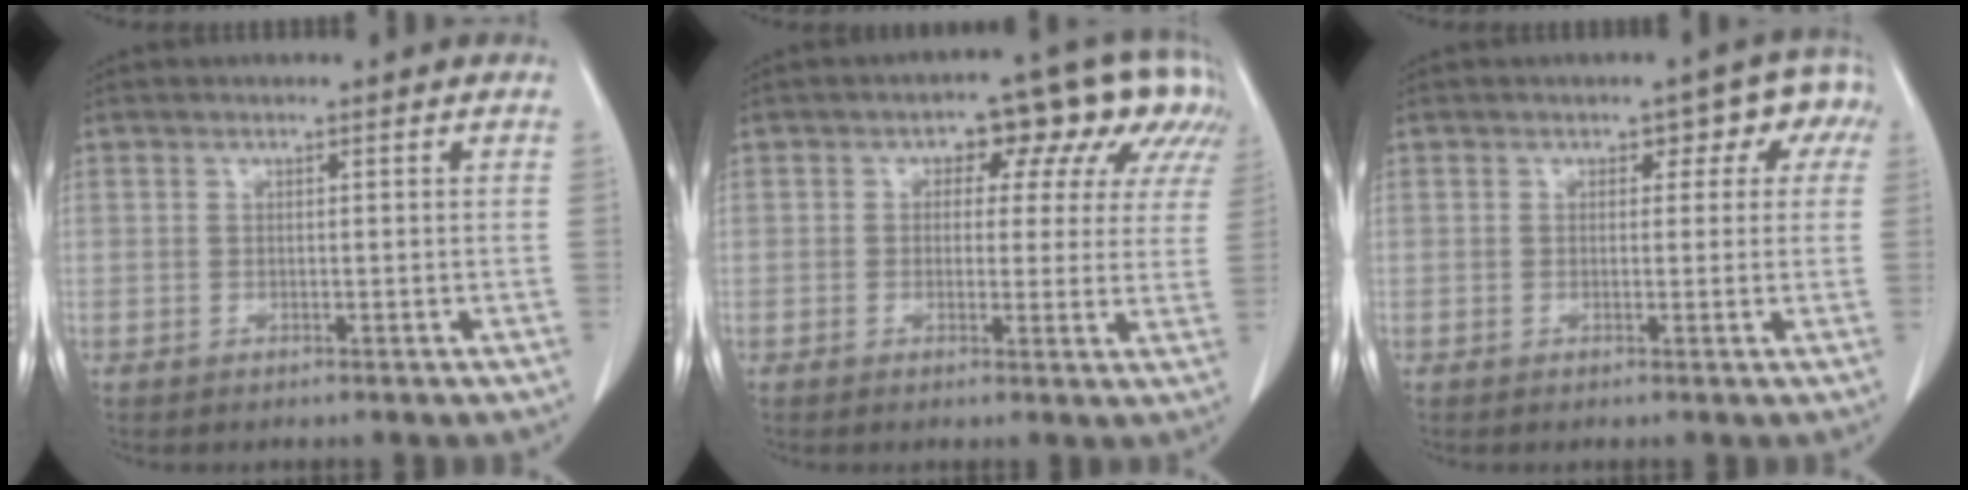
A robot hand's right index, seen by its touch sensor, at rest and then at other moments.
{"total": 11.5, "force": [4.7, 6.3, 8.5], "torque": [-0.086, 0.034, 0.045]}
{"total": 5.1, "force": [1.7, 3.4, 3.4], "torque": [-0.017, 0.028, 0.012]}